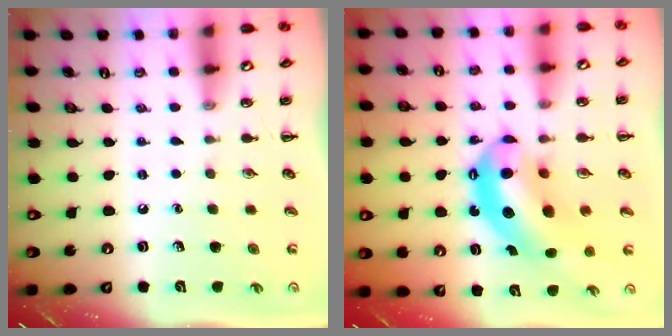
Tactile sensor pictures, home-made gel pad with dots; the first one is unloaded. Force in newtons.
{"total": 13.7, "press": 13.1, "slide": 3.9}